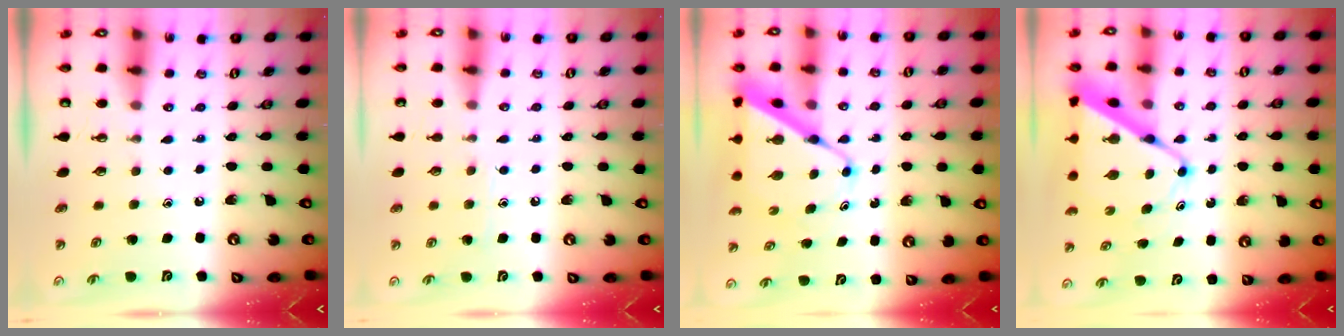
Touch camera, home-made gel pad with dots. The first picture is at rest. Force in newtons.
{"total": 5.6, "press": 5.6, "slide": 0.4}
{"total": 11.6, "press": 11.5, "slide": 1.0}
{"total": 12.2, "press": 12.1, "slide": 1.2}